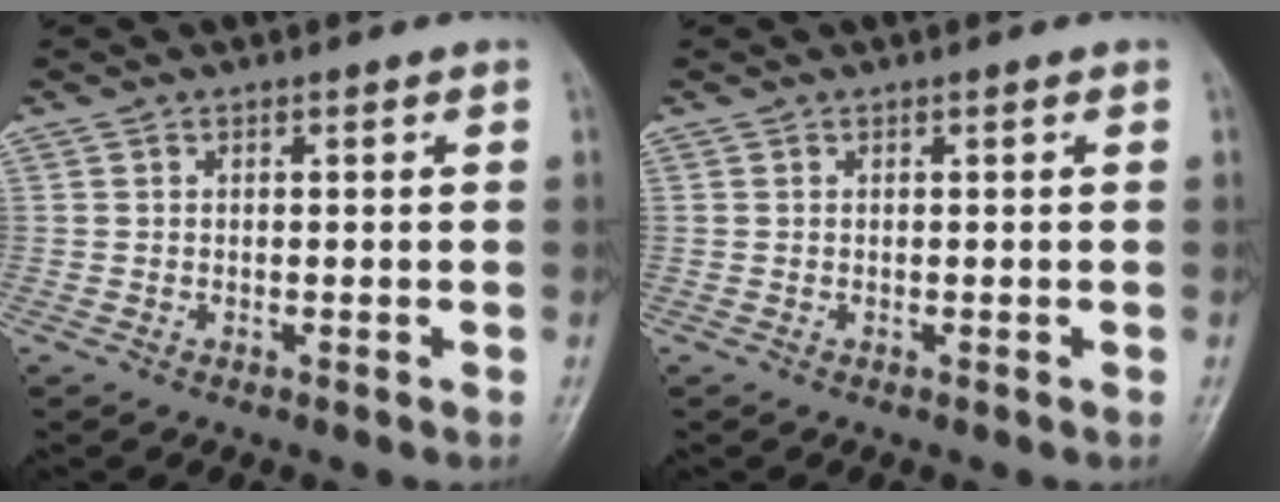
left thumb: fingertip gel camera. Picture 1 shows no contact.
{"total": 0.0}